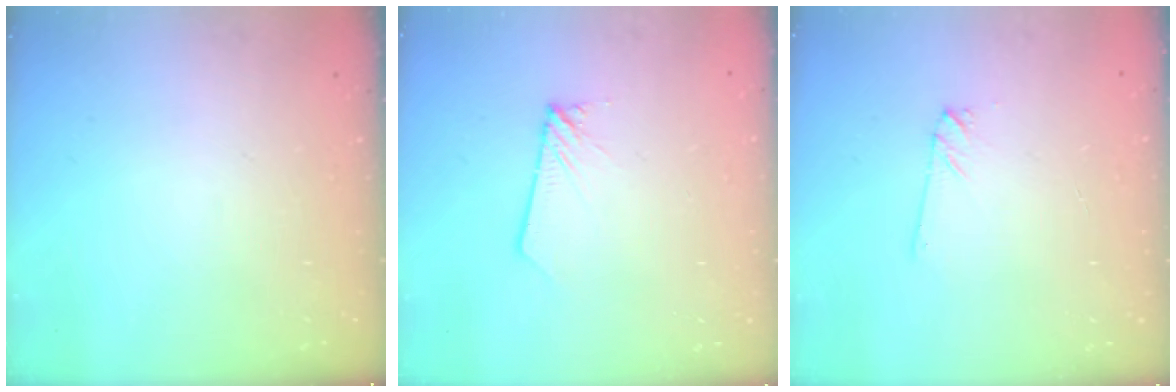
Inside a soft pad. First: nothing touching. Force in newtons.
{"total": 1.7, "press": 1.7, "slide": 0.2}
{"total": 1.7, "press": 1.7, "slide": 0.1}